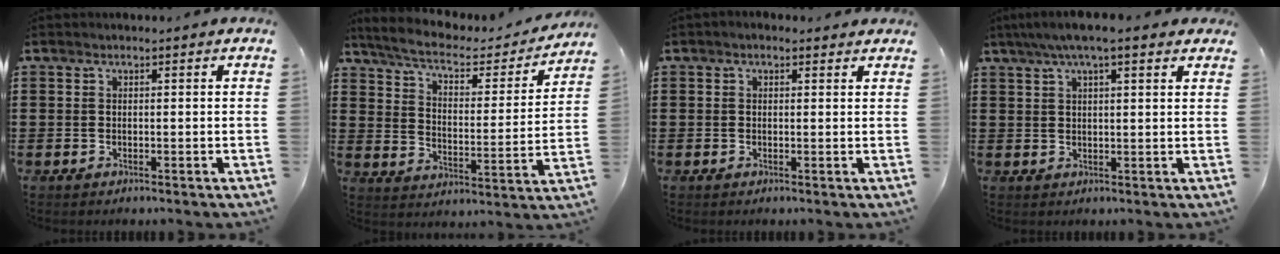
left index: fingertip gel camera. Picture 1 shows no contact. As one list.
[{"total": 5.7, "force": [4.6, 1.5, 3.0], "torque": [-0.079, -0.027, 0.075]}, {"total": 0.9, "force": [0.4, 0.7, 0.5], "torque": [-0.011, 0.006, 0.006]}, {"total": 5.4, "force": [3.7, 0.9, 3.8], "torque": [-0.083, 0.002, 0.065]}]